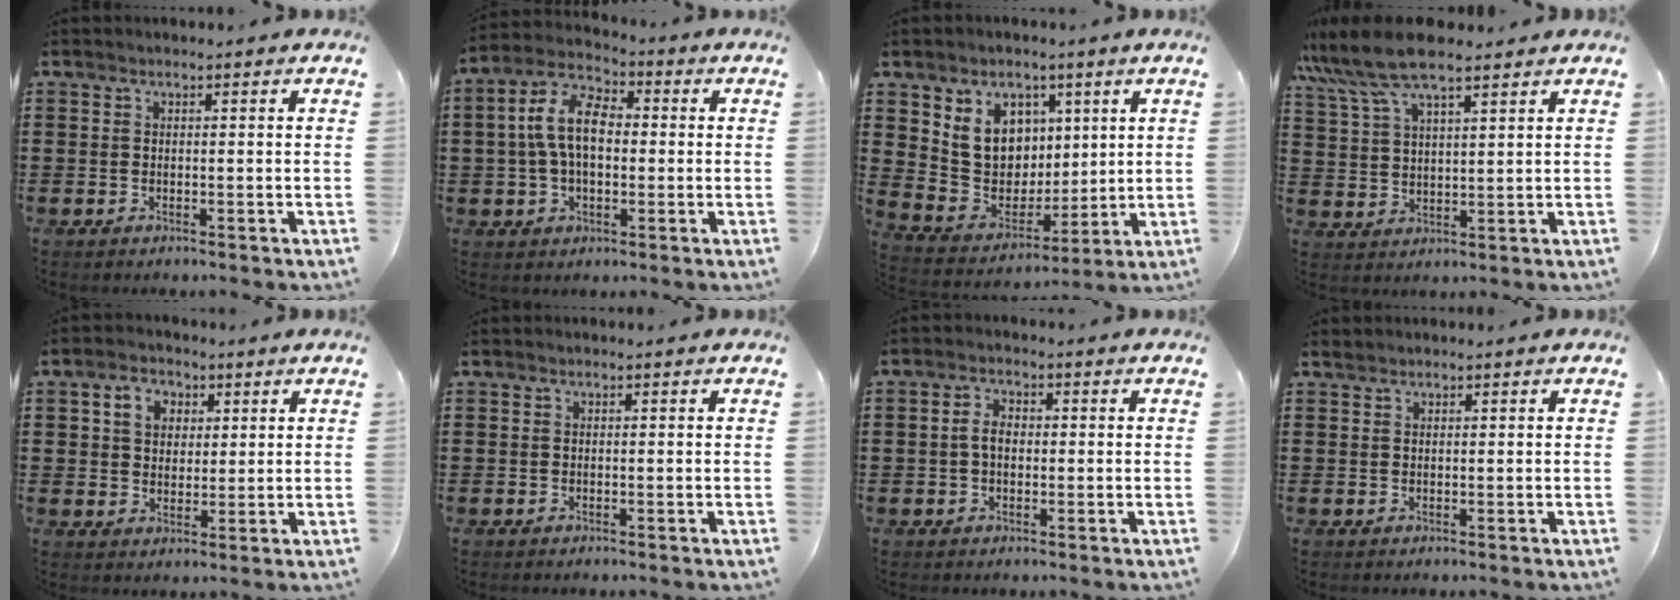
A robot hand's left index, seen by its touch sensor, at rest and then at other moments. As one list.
[{"total": 9.3, "force": [0.6, 5.3, 7.6], "torque": [-0.182, 0.008, 0.002]}, {"total": 9.3, "force": [3.8, 7.8, 3.4], "torque": [-0.097, -0.008, 0.076]}, {"total": 8.5, "force": [6.6, 2.2, 4.7], "torque": [-0.113, -0.007, 0.122]}, {"total": 4.7, "force": [1.9, 3.9, 1.9], "torque": [-0.040, 0.008, 0.028]}, {"total": 0.0}, {"total": 3.1, "force": [0.0, 1.9, 2.5], "torque": [-0.058, 0.004, -0.004]}, {"total": 0.6, "force": [0.5, 0.2, 0.1], "torque": [-0.005, 0.000, 0.011]}]